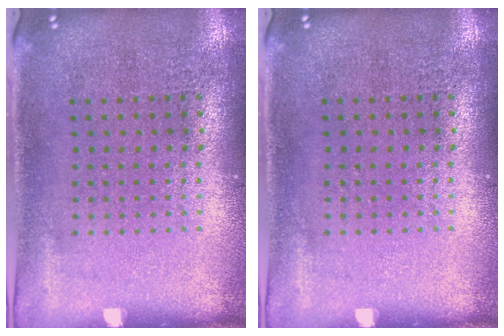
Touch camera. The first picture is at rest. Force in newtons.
{"total": 0.0}